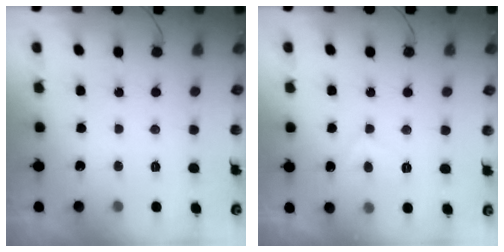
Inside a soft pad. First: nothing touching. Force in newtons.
{"total": 4.9, "press": 4.9, "slide": 0.1}